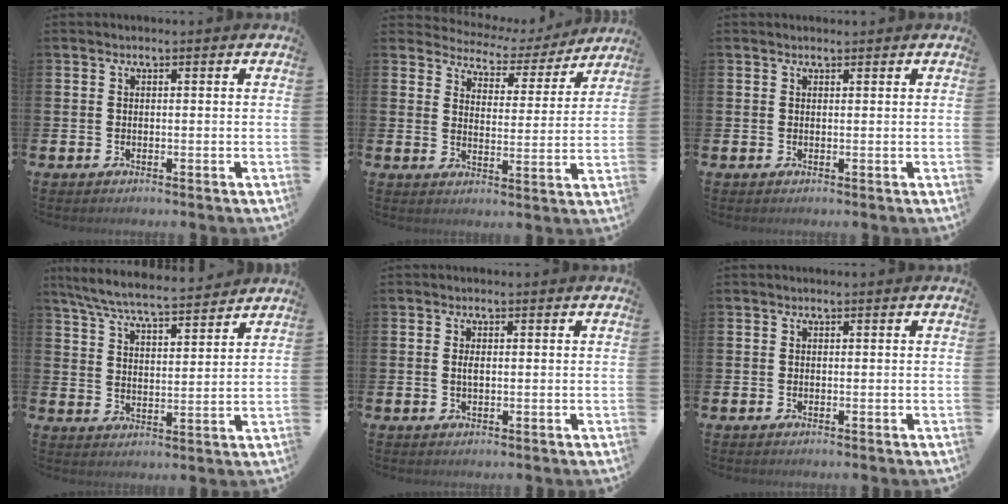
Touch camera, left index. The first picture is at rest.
{"total": 4.0, "force": [3.5, 1.8, 0.3], "torque": [-0.028, -0.035, 0.053]}
{"total": 0.5, "force": [0.5, 0.1, 0.0], "torque": [0.008, -0.003, 0.007]}
{"total": 6.6, "force": [6.2, 0.6, 2.0], "torque": [-0.062, -0.040, 0.108]}
{"total": 1.1, "force": [0.0, 0.5, 1.0], "torque": [-0.019, 0.003, -0.001]}
{"total": 0.0}